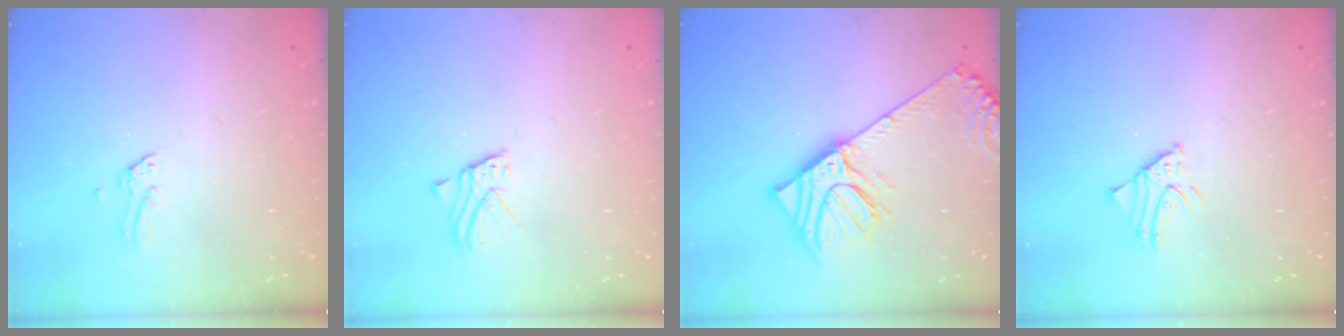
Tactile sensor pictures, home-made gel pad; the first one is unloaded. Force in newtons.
{"total": 2.8, "press": 2.8, "slide": 0.2}
{"total": 13.8, "press": 13.6, "slide": 2.3}
{"total": 2.6, "press": 2.6, "slide": 0.2}